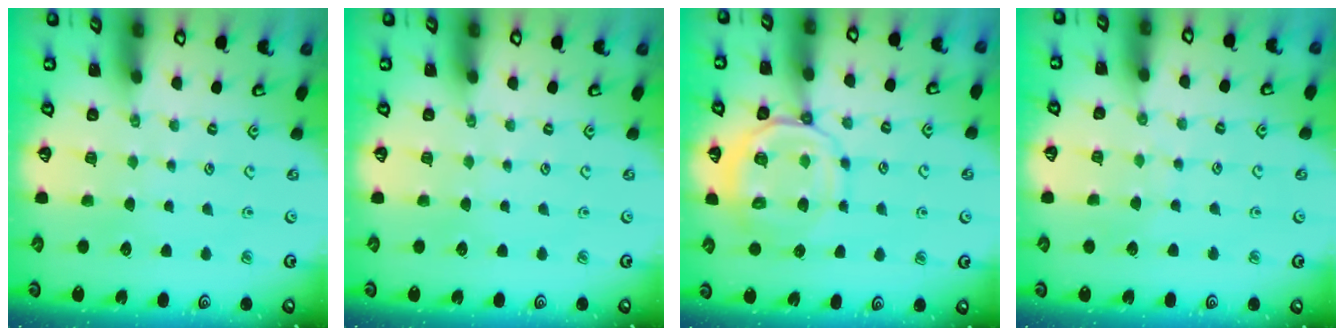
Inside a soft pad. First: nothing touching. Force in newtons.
{"total": 0.0}
{"total": 11.5, "press": 11.4, "slide": 1.5}
{"total": 4.5, "press": 4.5, "slide": 0.4}